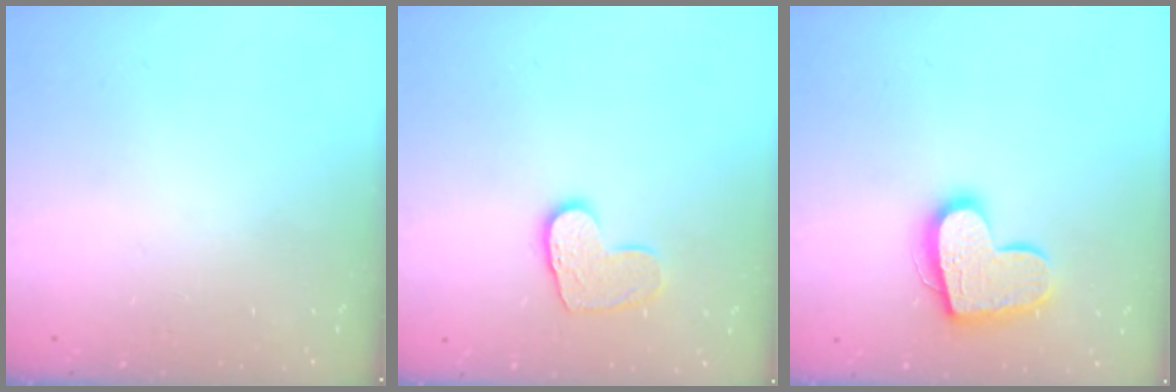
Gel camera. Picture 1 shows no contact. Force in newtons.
{"total": 9.1, "press": 9.1, "slide": 0.2}
{"total": 16.1, "press": 16.1, "slide": 0.9}